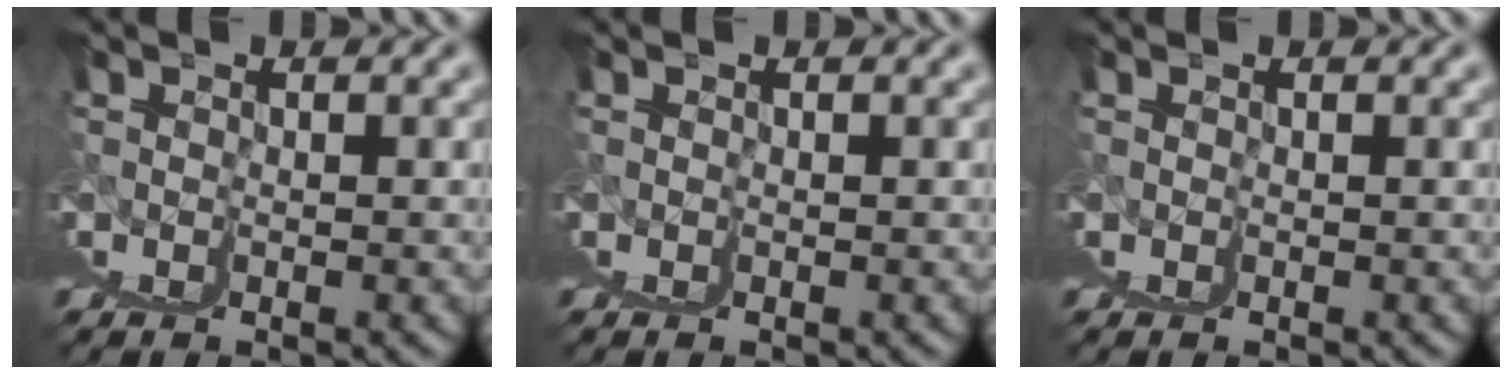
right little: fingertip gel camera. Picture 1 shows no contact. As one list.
[{"total": 0.0}, {"total": 0.0}]